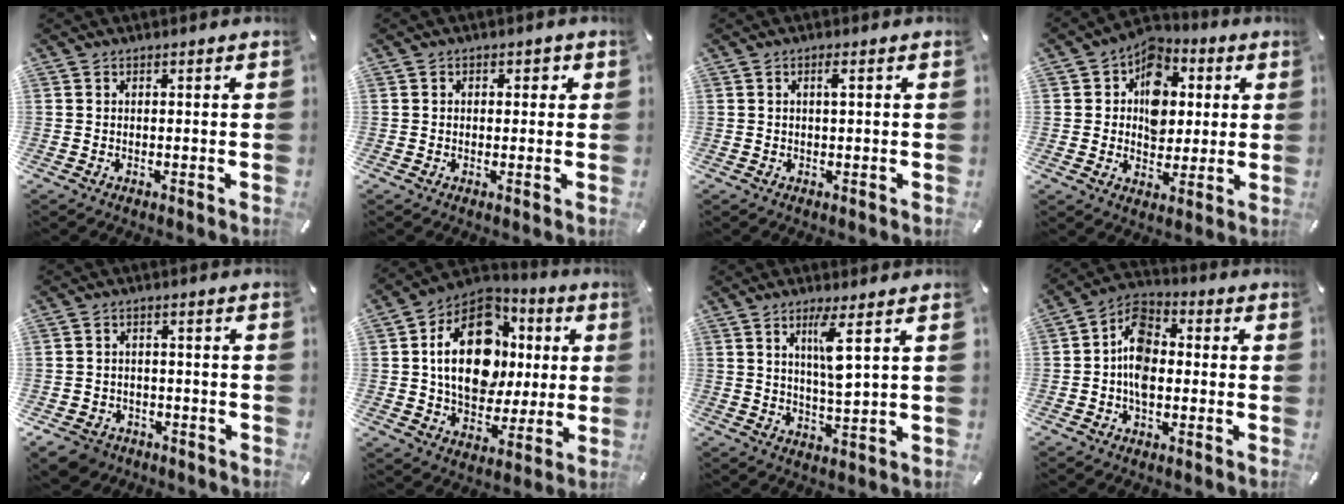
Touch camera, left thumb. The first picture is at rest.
{"total": 1.7, "force": [0.0, 1.5, 0.8], "torque": [-0.003, 0.003, -0.008]}
{"total": 1.8, "force": [0.4, 0.3, 1.7], "torque": [-0.034, 0.003, 0.005]}
{"total": 10.5, "force": [1.7, 8.9, 5.3], "torque": [-0.074, -0.009, 0.030]}
{"total": 5.5, "force": [-3.7, 3.8, 1.4], "torque": [-0.039, 0.018, -0.073]}
{"total": 19.2, "force": [2.3, 14.4, 12.5], "torque": [-0.225, 0.005, 0.045]}
{"total": 7.4, "force": [3.0, 0.8, 6.7], "torque": [-0.123, -0.008, 0.044]}
{"total": 9.4, "force": [-1.4, 6.2, 6.9], "torque": [-0.131, 0.018, -0.025]}